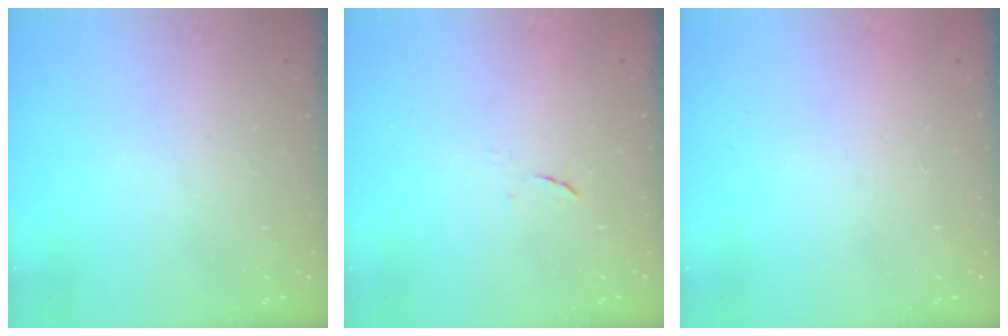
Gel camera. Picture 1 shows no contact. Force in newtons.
{"total": 4.3, "press": 4.2, "slide": 0.6}
{"total": 1.7, "press": 1.6, "slide": 0.1}